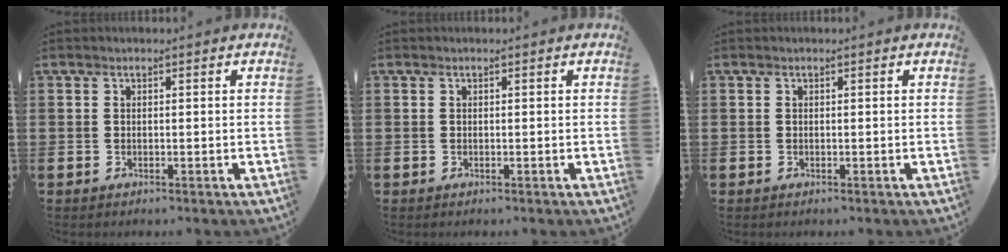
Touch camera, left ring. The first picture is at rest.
{"total": 0.0}
{"total": 0.0}